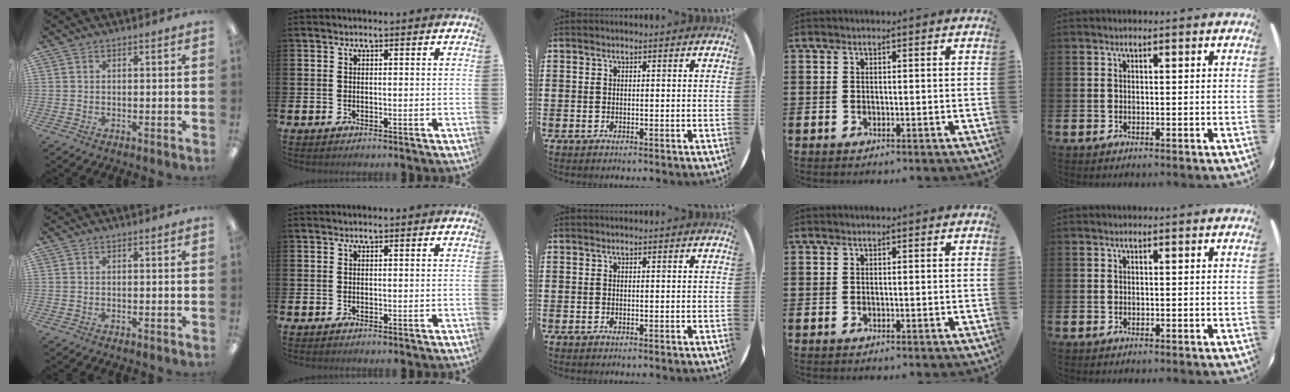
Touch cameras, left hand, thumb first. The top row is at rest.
{}